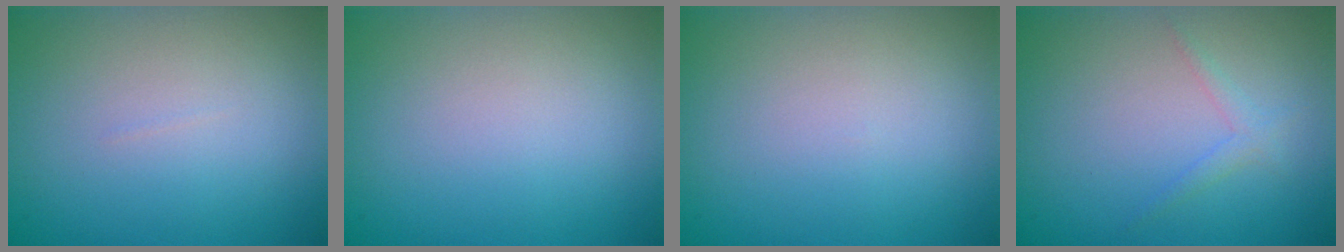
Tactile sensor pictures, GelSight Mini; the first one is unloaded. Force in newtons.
{"total": 0.0}
{"total": 0.0}
{"total": 1.1, "press": 1.1, "slide": 0.0}